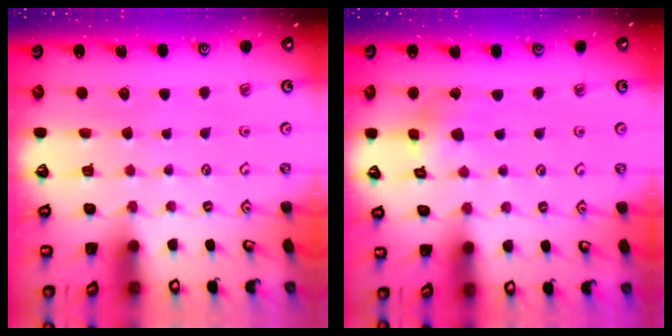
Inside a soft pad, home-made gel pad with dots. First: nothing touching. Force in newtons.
{"total": 2.7, "press": 2.7, "slide": 0.2}